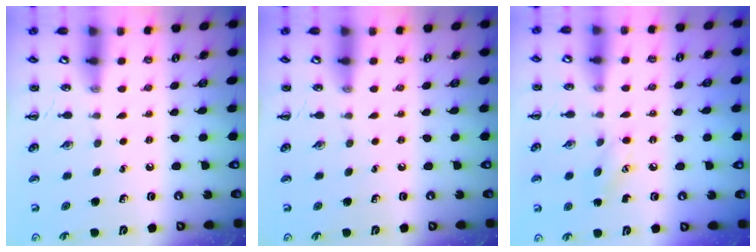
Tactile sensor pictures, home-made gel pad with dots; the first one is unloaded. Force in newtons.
{"total": 0.0}
{"total": 6.4, "press": 6.2, "slide": 1.6}